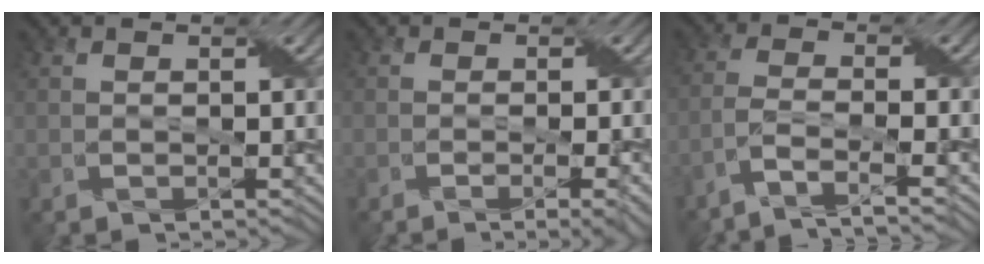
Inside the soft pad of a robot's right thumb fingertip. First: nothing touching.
{"total": 4.7, "force": [-2.2, 1.2, 4.0], "torque": [-0.046, 0.002, -0.025]}
{"total": 5.7, "force": [-4.2, 1.0, 3.8], "torque": [-0.065, 0.004, -0.088]}